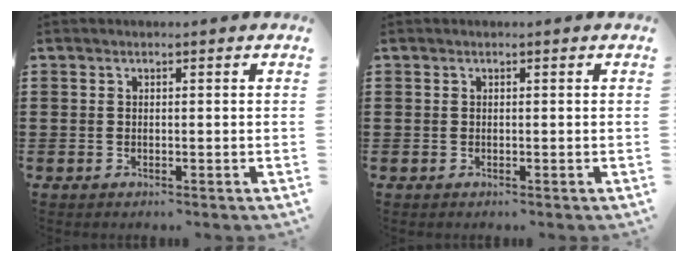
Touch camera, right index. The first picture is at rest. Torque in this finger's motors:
{"motor_torque": [0.00, 0.00, 0.00, 0.00]}